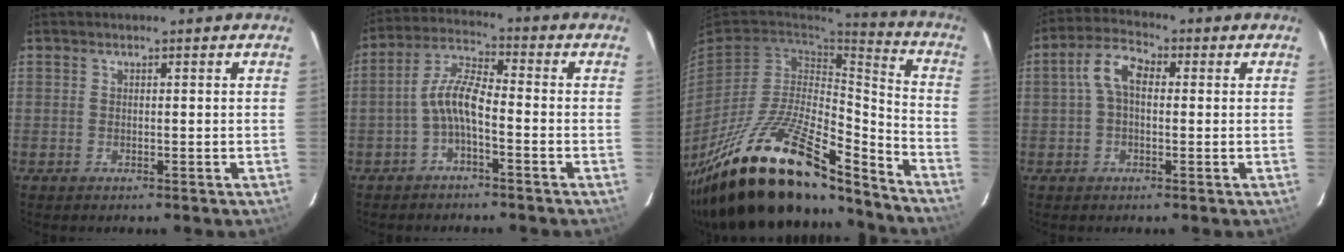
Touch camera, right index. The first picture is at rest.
{"total": 6.2, "force": [-2.5, 1.6, 5.5], "torque": [-0.123, 0.018, -0.051]}
{"total": 29.7, "force": [-21.0, 9.3, 18.8], "torque": [-0.342, -0.028, -0.345]}
{"total": 5.9, "force": [0.5, 3.5, 4.8], "torque": [-0.099, 0.023, 0.008]}